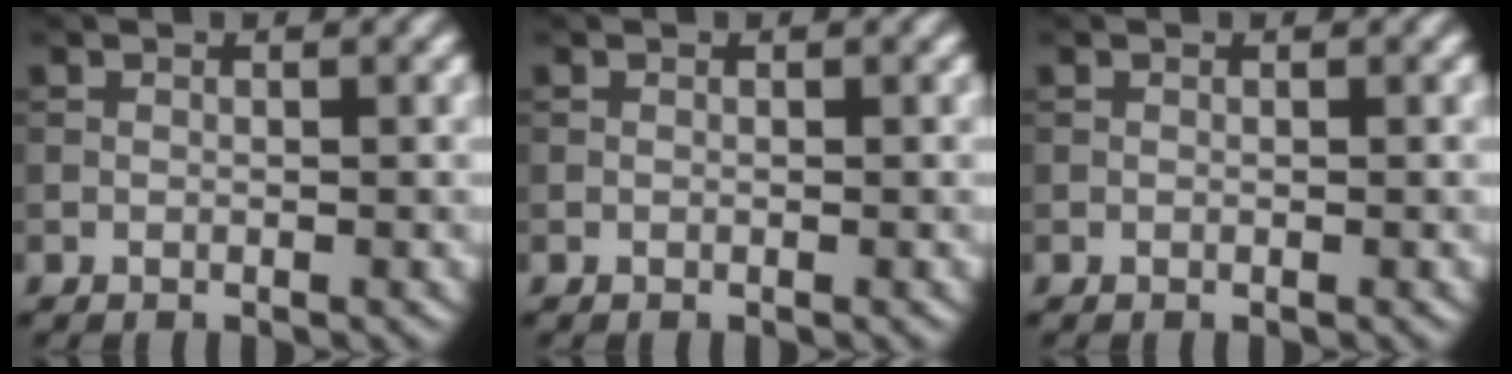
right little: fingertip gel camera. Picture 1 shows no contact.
{"total": 0.0}
{"total": 0.0}